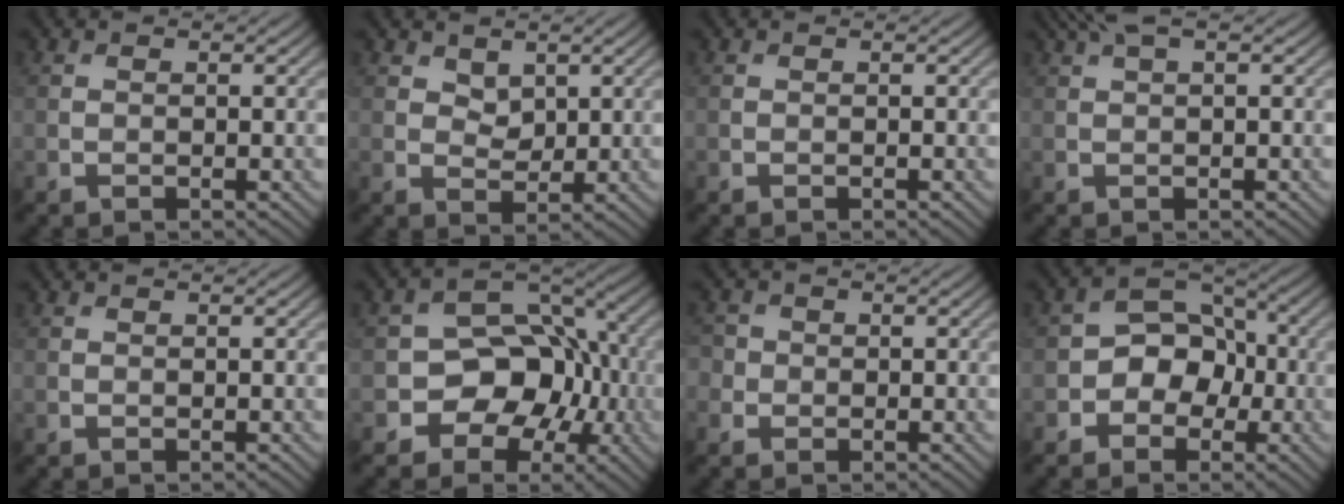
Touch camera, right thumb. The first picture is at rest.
{"total": 2.5, "force": [1.5, 1.6, 1.2], "torque": [-0.026, -0.005, 0.025]}
{"total": 0.0}
{"total": 2.7, "force": [1.4, 0.5, 2.2], "torque": [-0.048, 0.013, 0.030]}
{"total": 0.0}
{"total": 9.3, "force": [-2.8, 7.1, 5.3], "torque": [-0.072, -0.001, -0.061]}
{"total": 2.1, "force": [-0.2, 2.0, 0.5], "torque": [-0.012, 0.004, -0.015]}
{"total": 5.8, "force": [-1.5, 4.5, 3.2], "torque": [-0.031, 0.006, -0.042]}